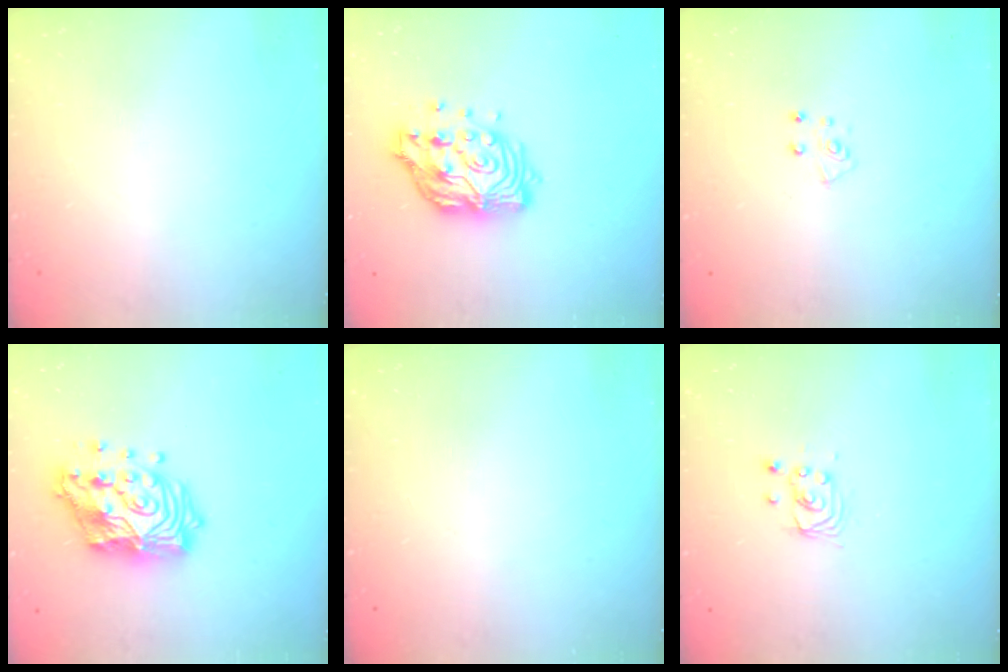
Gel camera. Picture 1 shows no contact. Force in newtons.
{"total": 14.1, "press": 14.0, "slide": 1.3}
{"total": 6.4, "press": 6.4, "slide": 0.6}
{"total": 18.1, "press": 18.0, "slide": 1.5}
{"total": 0.0}
{"total": 2.8, "press": 2.8, "slide": 0.2}